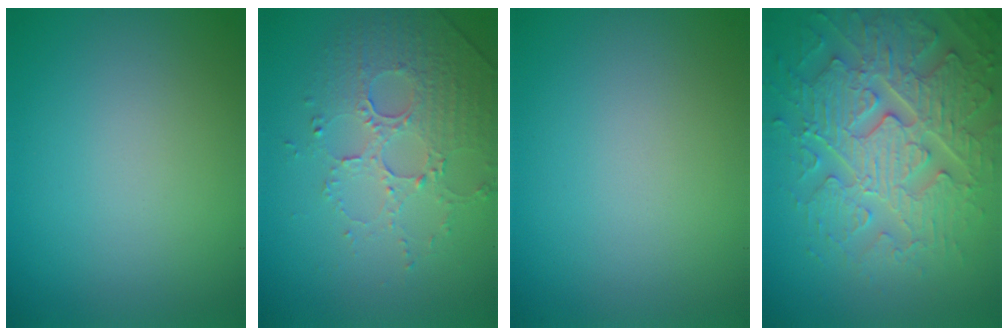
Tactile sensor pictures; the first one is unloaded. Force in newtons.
{"total": 5.0, "press": 3.4, "slide": 3.7}
{"total": 0.0}
{"total": 7.8, "press": 6.3, "slide": 4.6}